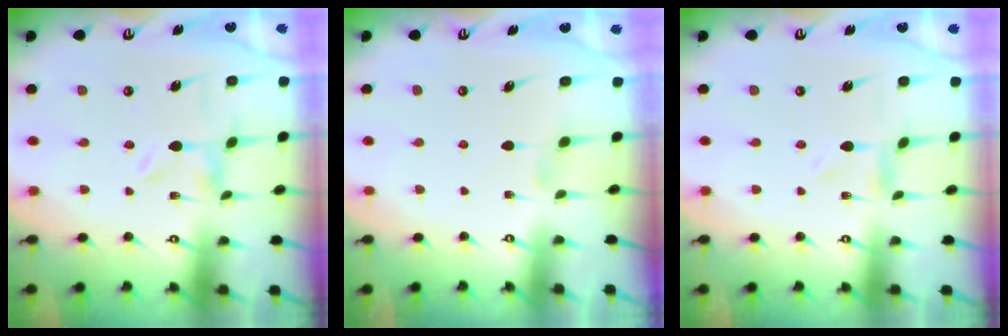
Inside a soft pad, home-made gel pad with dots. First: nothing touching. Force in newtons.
{"total": 2.7, "press": 2.7, "slide": 0.3}
{"total": 0.0}